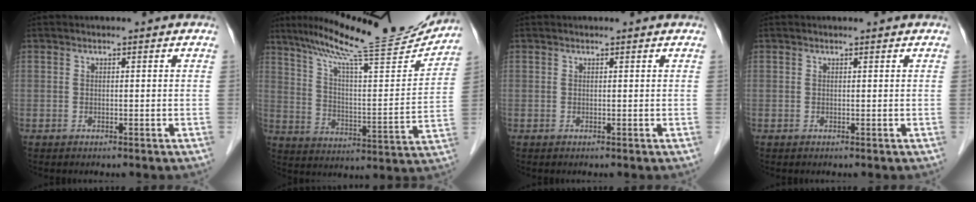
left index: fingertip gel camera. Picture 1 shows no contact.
{"total": 21.6, "force": [19.1, 1.0, 10.0], "torque": [-0.166, -0.025, 0.283]}
{"total": 1.0, "force": [1.0, 0.1, 0.2], "torque": [-0.009, 0.007, 0.013]}
{"total": 0.6, "force": [0.5, 0.1, 0.1], "torque": [-0.008, 0.004, 0.008]}